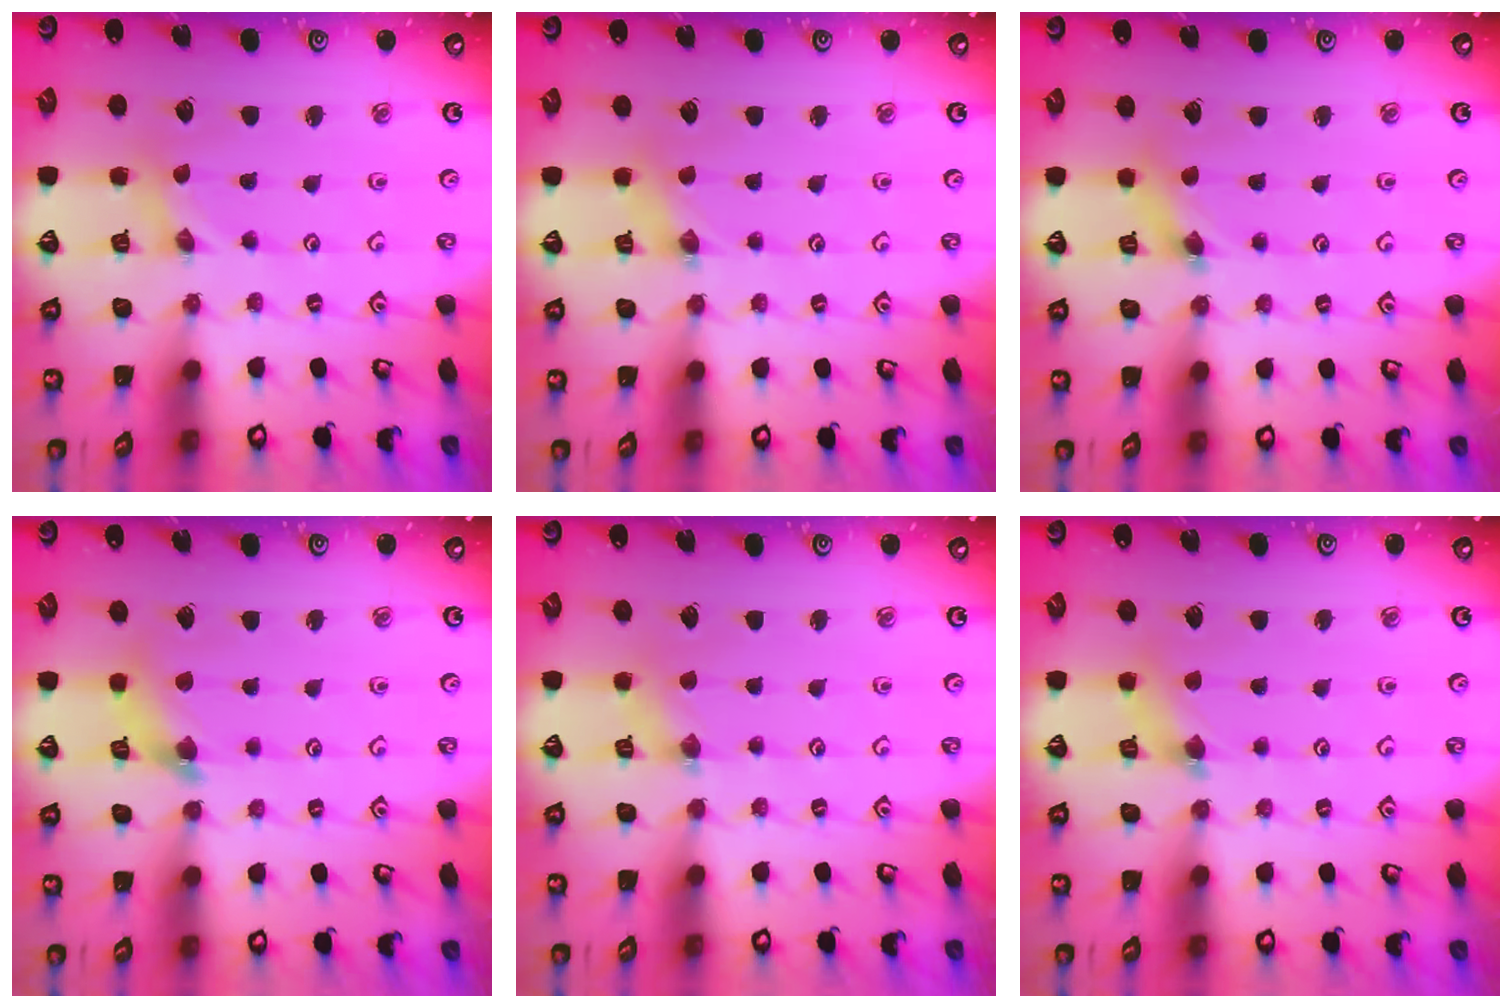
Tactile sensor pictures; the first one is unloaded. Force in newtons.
{"total": 0.5, "press": 0.5, "slide": 0.1}
{"total": 2.5, "press": 2.5, "slide": 0.1}
{"total": 6.2, "press": 6.2, "slide": 0.8}
{"total": 0.7, "press": 0.7, "slide": 0.2}
{"total": 4.0, "press": 4.0, "slide": 0.4}